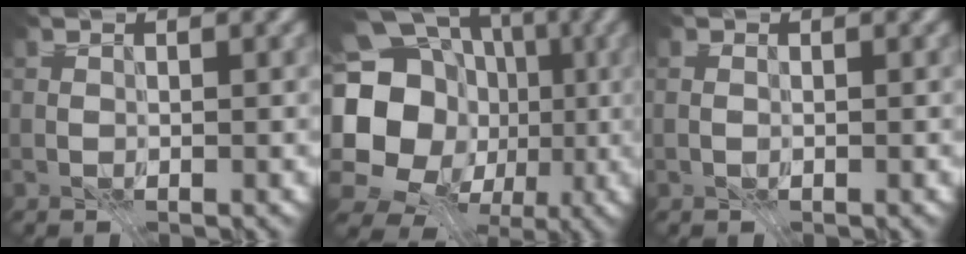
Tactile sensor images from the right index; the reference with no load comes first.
{"total": 20.1, "force": [-2.2, 17.7, 9.2], "torque": [-0.191, 0.013, -0.069]}
{"total": 0.0}